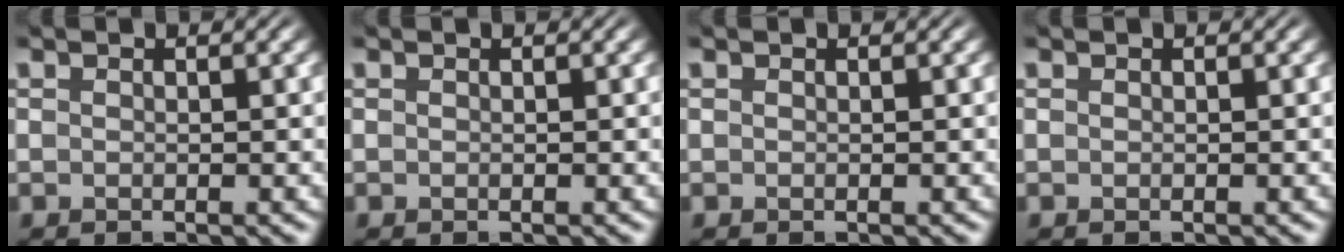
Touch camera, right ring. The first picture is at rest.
{"total": 0.0}
{"total": 0.0}
{"total": 0.0}